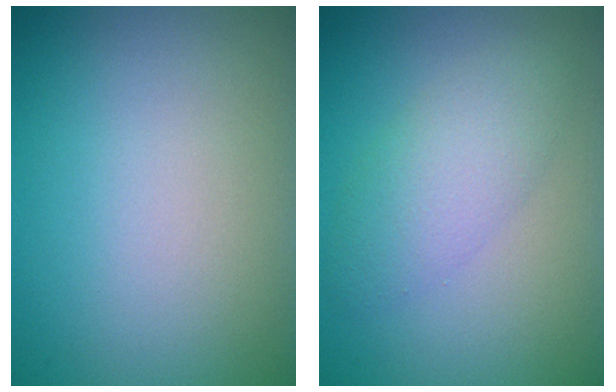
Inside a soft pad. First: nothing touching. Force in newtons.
{"total": 3.5, "press": 3.5, "slide": 0.1}